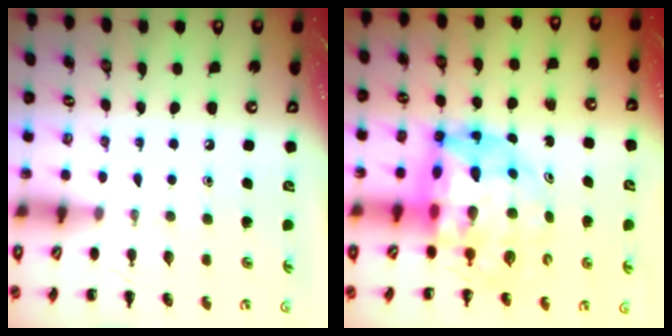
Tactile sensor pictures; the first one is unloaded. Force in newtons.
{"total": 13.0, "press": 12.5, "slide": 3.5}